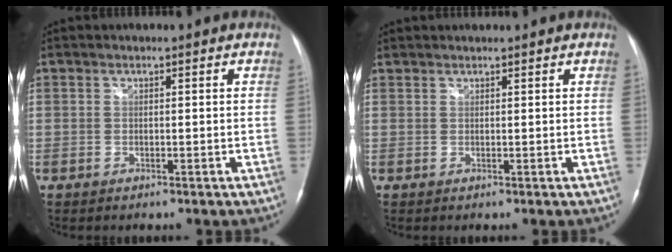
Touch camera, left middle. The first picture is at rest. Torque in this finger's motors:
{"motor_torque": [-0.13, -0.11, -0.11, -0.01]}